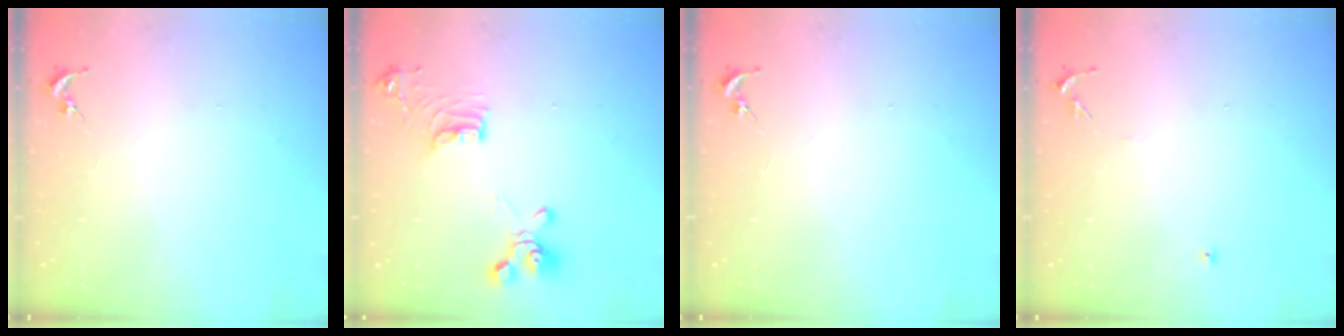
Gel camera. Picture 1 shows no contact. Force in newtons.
{"total": 14.5, "press": 14.4, "slide": 1.7}
{"total": 0.0}
{"total": 5.7, "press": 5.7, "slide": 0.7}